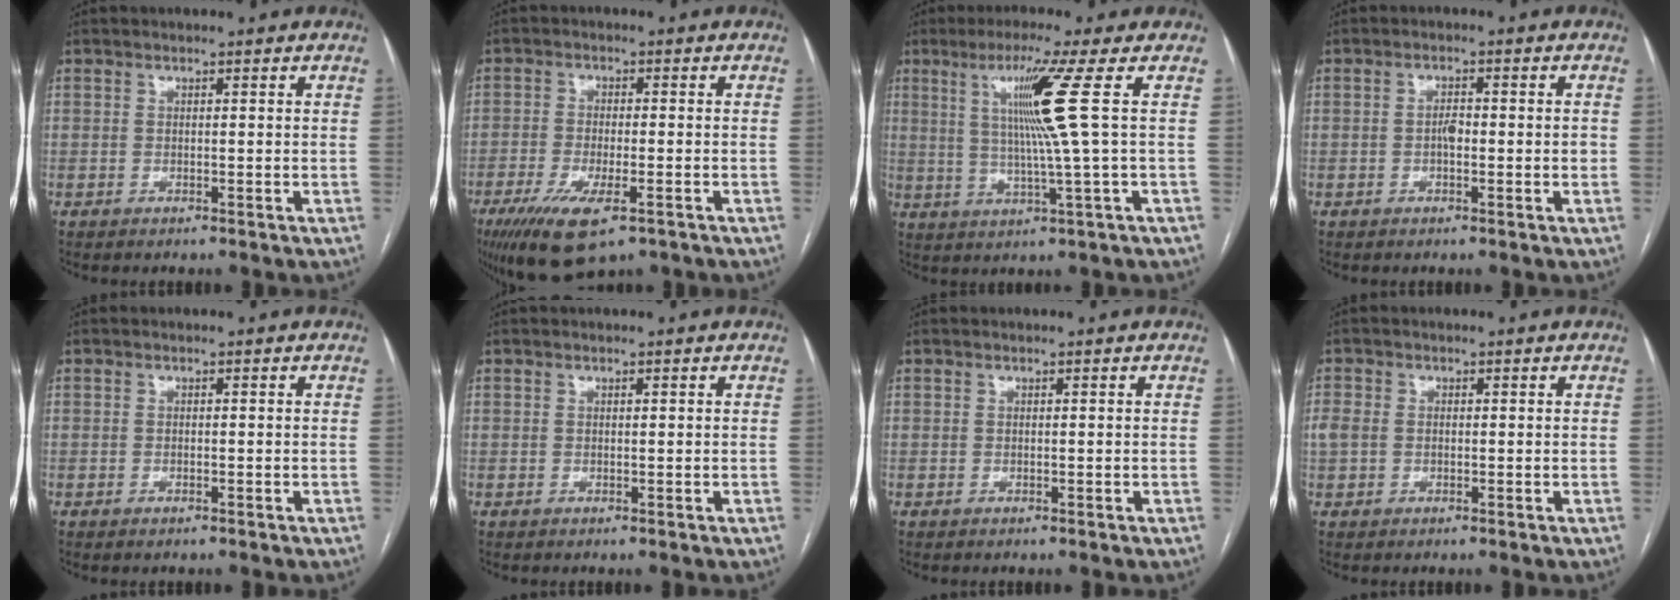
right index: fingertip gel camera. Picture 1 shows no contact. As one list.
[{"total": 10.8, "force": [-6.5, 3.0, 8.2], "torque": [-0.147, -0.024, -0.104]}, {"total": 9.0, "force": [2.4, -2.9, 8.2], "torque": [-0.149, -0.002, 0.056]}, {"total": 2.4, "force": [-0.4, 0.9, 2.2], "torque": [-0.033, 0.006, -0.004]}, {"total": 0.6, "force": [-0.4, 0.1, 0.4], "torque": [-0.009, -0.001, -0.004]}, {"total": 0.0}, {"total": 0.0}, {"total": 2.7, "force": [0.0, 2.2, 1.5], "torque": [-0.051, 0.015, 0.005]}]